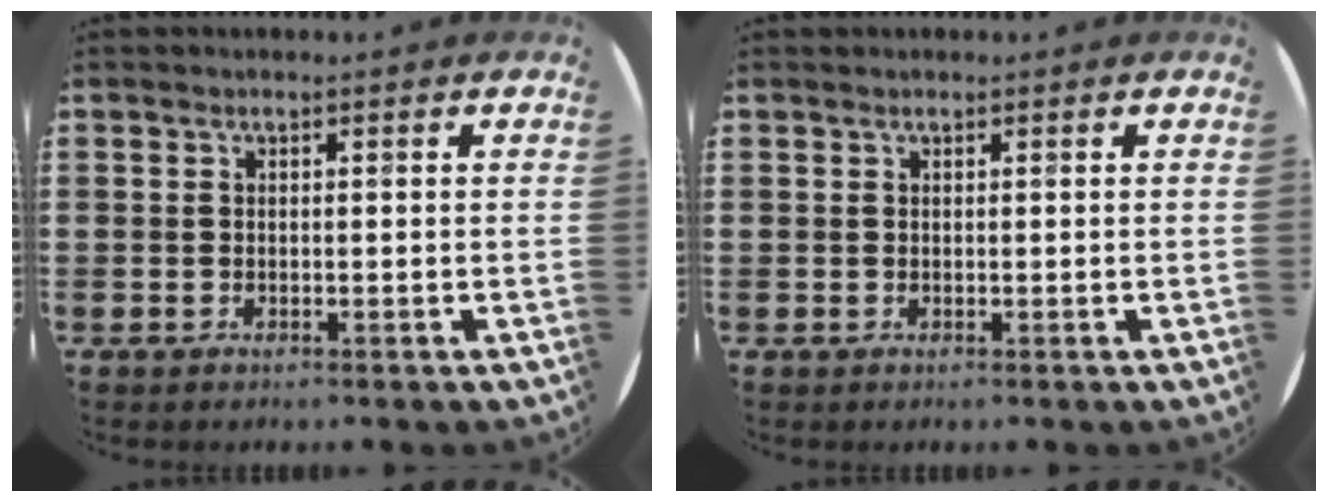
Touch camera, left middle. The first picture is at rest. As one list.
[{"total": 0.0}]